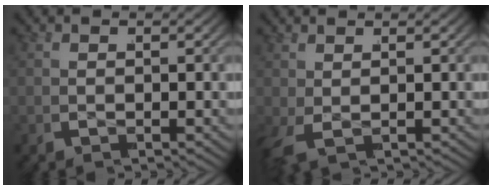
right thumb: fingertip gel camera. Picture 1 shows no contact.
{"total": 1.3, "force": [-0.3, 0.8, 1.0], "torque": [-0.026, -0.007, -0.001]}